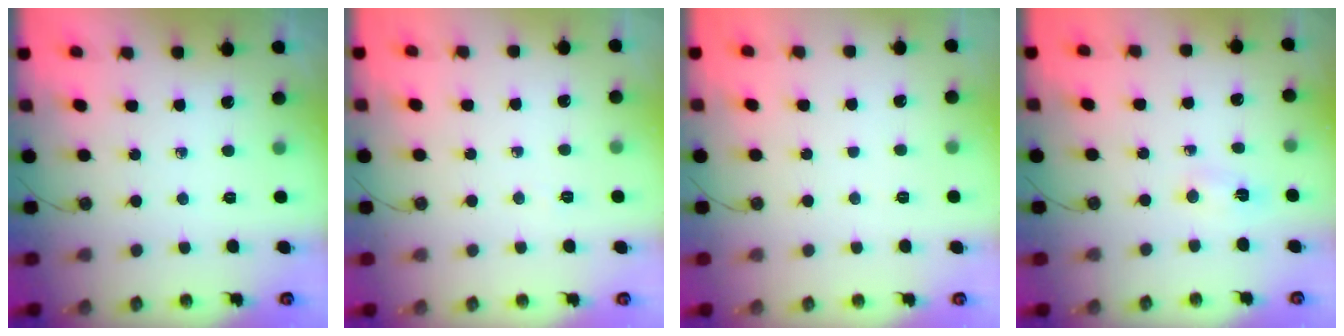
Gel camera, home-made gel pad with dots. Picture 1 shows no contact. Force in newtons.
{"total": 3.4, "press": 2.1, "slide": 2.6}
{"total": 4.9, "press": 2.9, "slide": 4.0}
{"total": 2.4, "press": 2.2, "slide": 1.0}